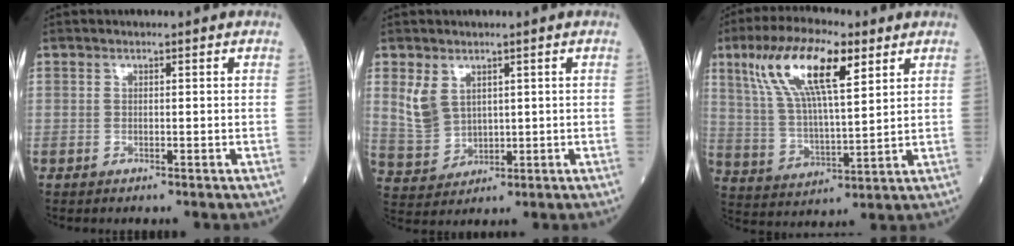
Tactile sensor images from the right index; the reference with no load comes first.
{"total": 5.0, "force": [1.9, 3.7, 2.8], "torque": [-0.072, 0.008, 0.054]}
{"total": 14.9, "force": [7.3, 3.7, 12.4], "torque": [-0.249, 0.020, 0.137]}